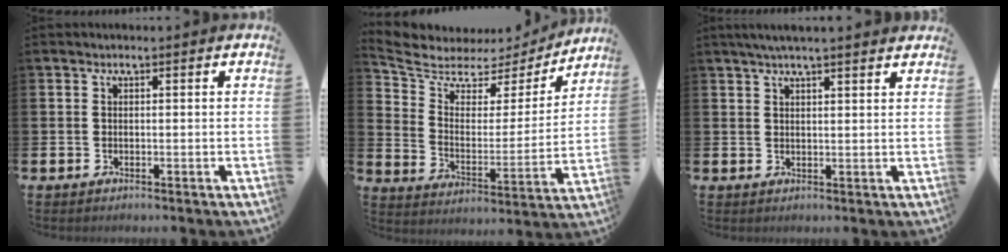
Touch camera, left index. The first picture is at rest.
{"total": 6.2, "force": [5.4, 2.8, 0.8], "torque": [-0.055, -0.048, 0.087]}
{"total": 3.3, "force": [3.0, 0.0, 1.4], "torque": [-0.030, -0.004, 0.055]}